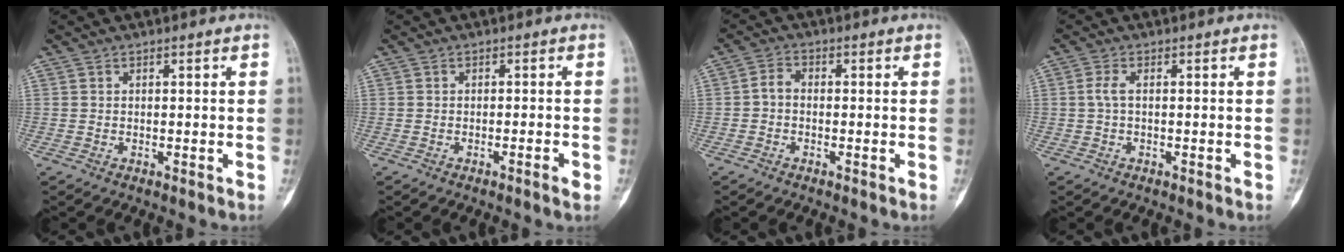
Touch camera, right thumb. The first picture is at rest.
{"total": 1.7, "force": [-0.9, 0.1, 1.4], "torque": [-0.027, 0.000, -0.014]}
{"total": 2.5, "force": [-0.6, 1.7, 1.7], "torque": [-0.028, 0.012, -0.022]}
{"total": 1.9, "force": [0.0, 0.7, 1.7], "torque": [-0.041, 0.001, 0.000]}